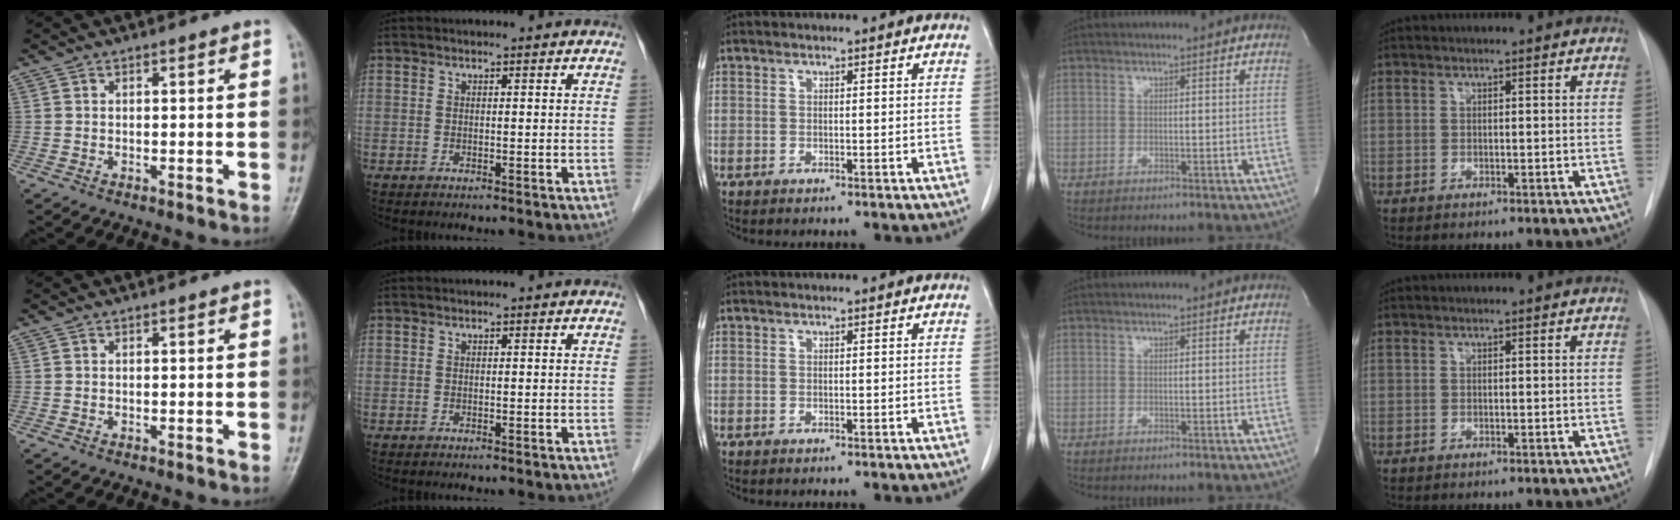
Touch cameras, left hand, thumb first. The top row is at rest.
{}